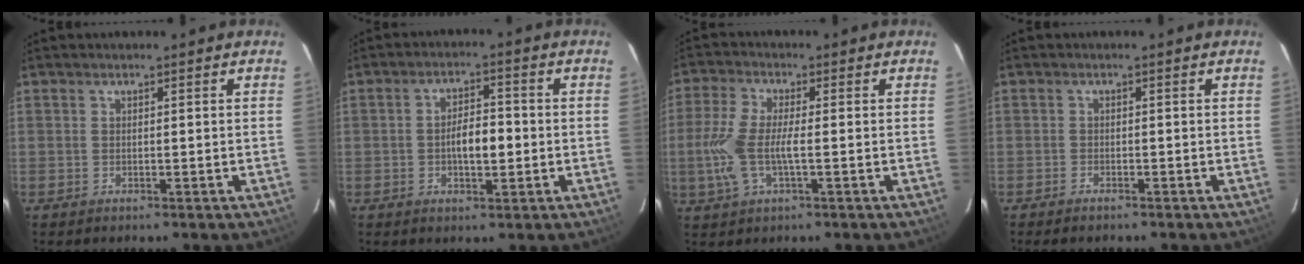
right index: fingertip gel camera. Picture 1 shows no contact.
{"total": 5.8, "force": [-1.0, 2.4, 5.2], "torque": [-0.093, 0.007, -0.012]}
{"total": 8.9, "force": [-1.5, 2.7, 8.3], "torque": [-0.187, -0.002, -0.030]}
{"total": 1.6, "force": [-1.4, 0.4, 0.6], "torque": [-0.019, -0.001, -0.027]}